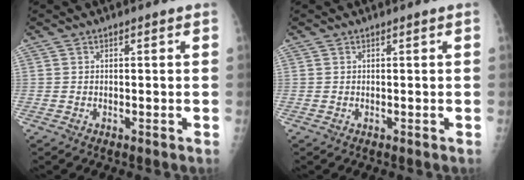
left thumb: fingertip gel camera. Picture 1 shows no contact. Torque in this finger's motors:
{"motor_torque": [0.07, -0.33, -0.06, 0.03, -0.01]}